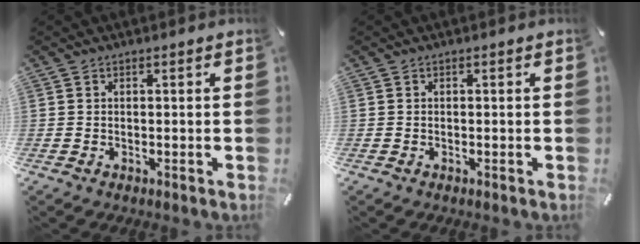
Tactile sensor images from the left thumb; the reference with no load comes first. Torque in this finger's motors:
{"motor_torque": [0.00, 0.00, 0.00, 0.00, 0.00]}